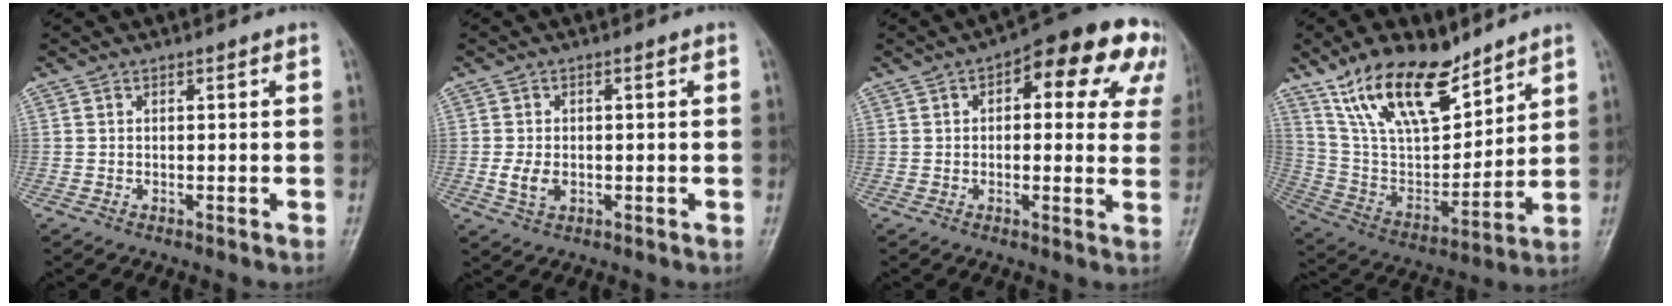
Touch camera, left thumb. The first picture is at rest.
{"total": 3.7, "force": [-0.7, 2.4, 2.8], "torque": [-0.056, -0.001, -0.010]}
{"total": 16.7, "force": [6.6, 7.9, 13.1], "torque": [-0.111, 0.018, 0.072]}
{"total": 19.5, "force": [13.1, 8.4, 11.7], "torque": [-0.169, -0.062, 0.253]}